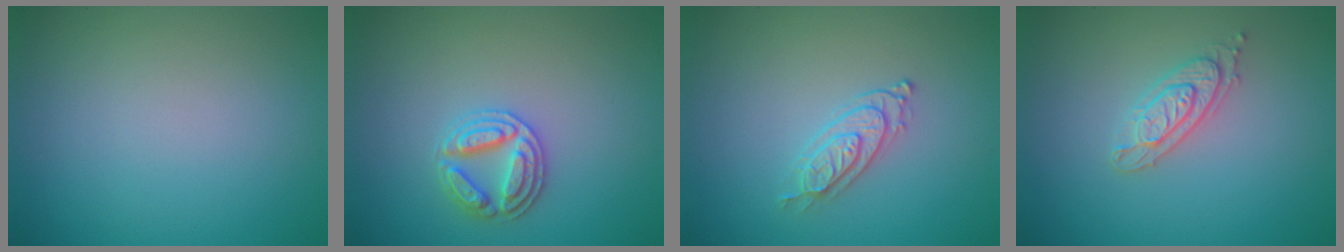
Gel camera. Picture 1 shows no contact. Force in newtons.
{"total": 2.9, "press": 2.9, "slide": 0.5}
{"total": 2.3, "press": 2.1, "slide": 0.9}
{"total": 2.4, "press": 2.2, "slide": 0.8}